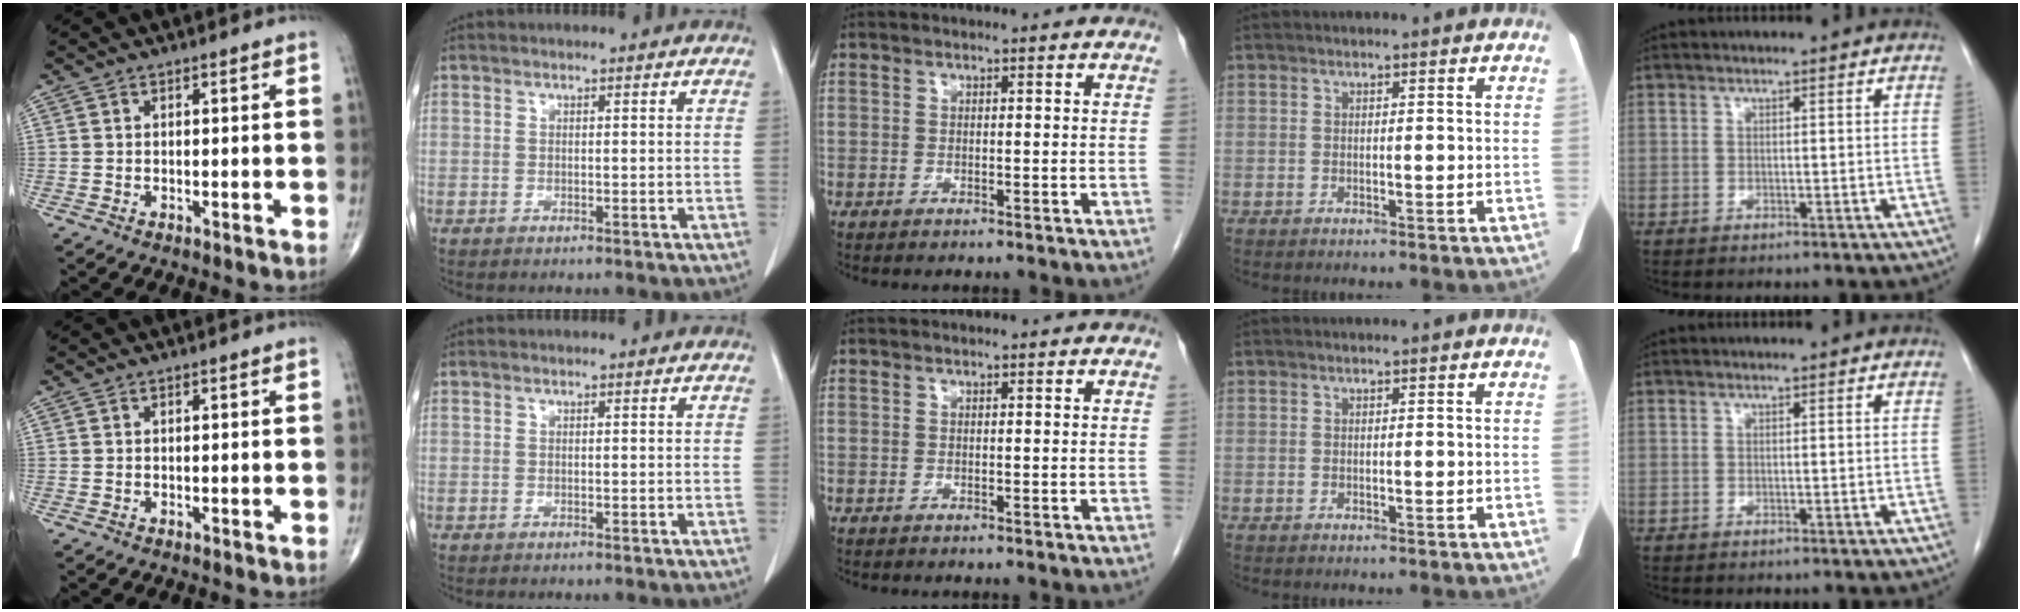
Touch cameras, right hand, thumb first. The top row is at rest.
{}